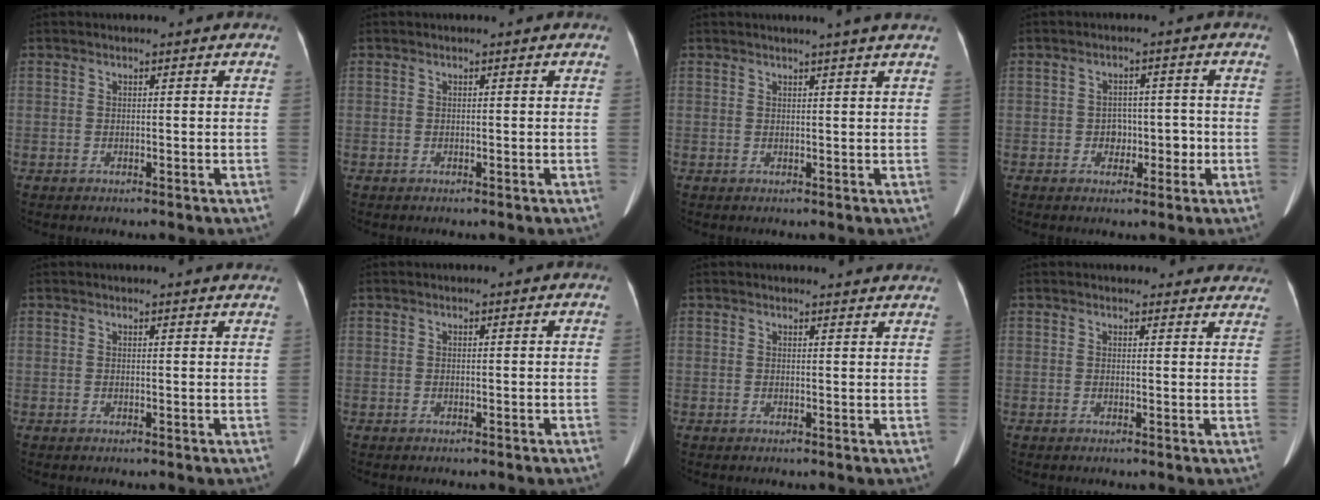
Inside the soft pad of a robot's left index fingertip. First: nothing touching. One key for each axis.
{"total": 0.0}
{"total": 4.1, "fx": 3.5, "fy": -0.9, "fz": 2.0, "tx": -0.026, "ty": 0.006, "tz": 0.035}
{"total": 3.7, "fx": -1.0, "fy": 2.7, "fz": 2.3, "tx": -0.029, "ty": 0.015, "tz": -0.010}
{"total": 4.4, "fx": 4.2, "fy": 0.1, "fz": 1.2, "tx": -0.016, "ty": 0.004, "tz": 0.033}
{"total": 0.0}
{"total": 5.6, "fx": 5.5, "fy": 0.4, "fz": 1.1, "tx": -0.009, "ty": 0.001, "tz": 0.043}
{"total": 10.3, "fx": 9.8, "fy": 3.1, "fz": 1.3, "tx": 0.024, "ty": -0.003, "tz": 0.080}